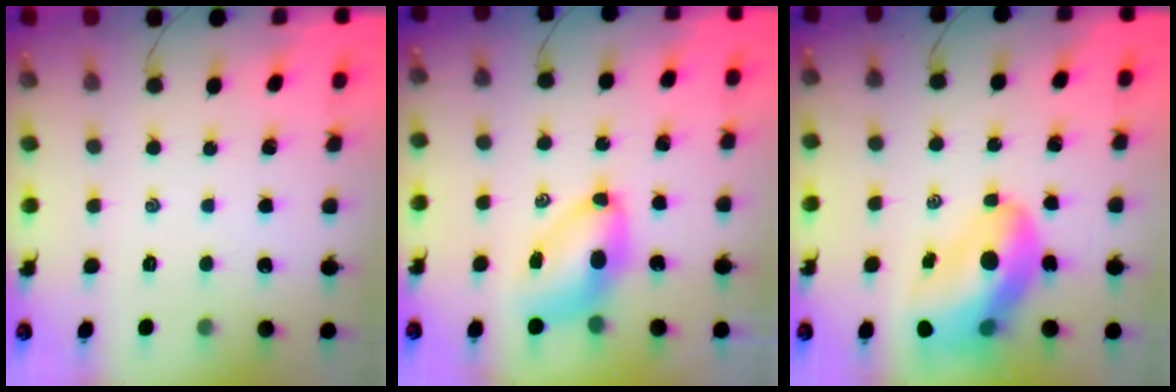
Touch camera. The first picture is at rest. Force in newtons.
{"total": 7.7, "press": 7.5, "slide": 1.8}
{"total": 15.1, "press": 14.5, "slide": 4.1}